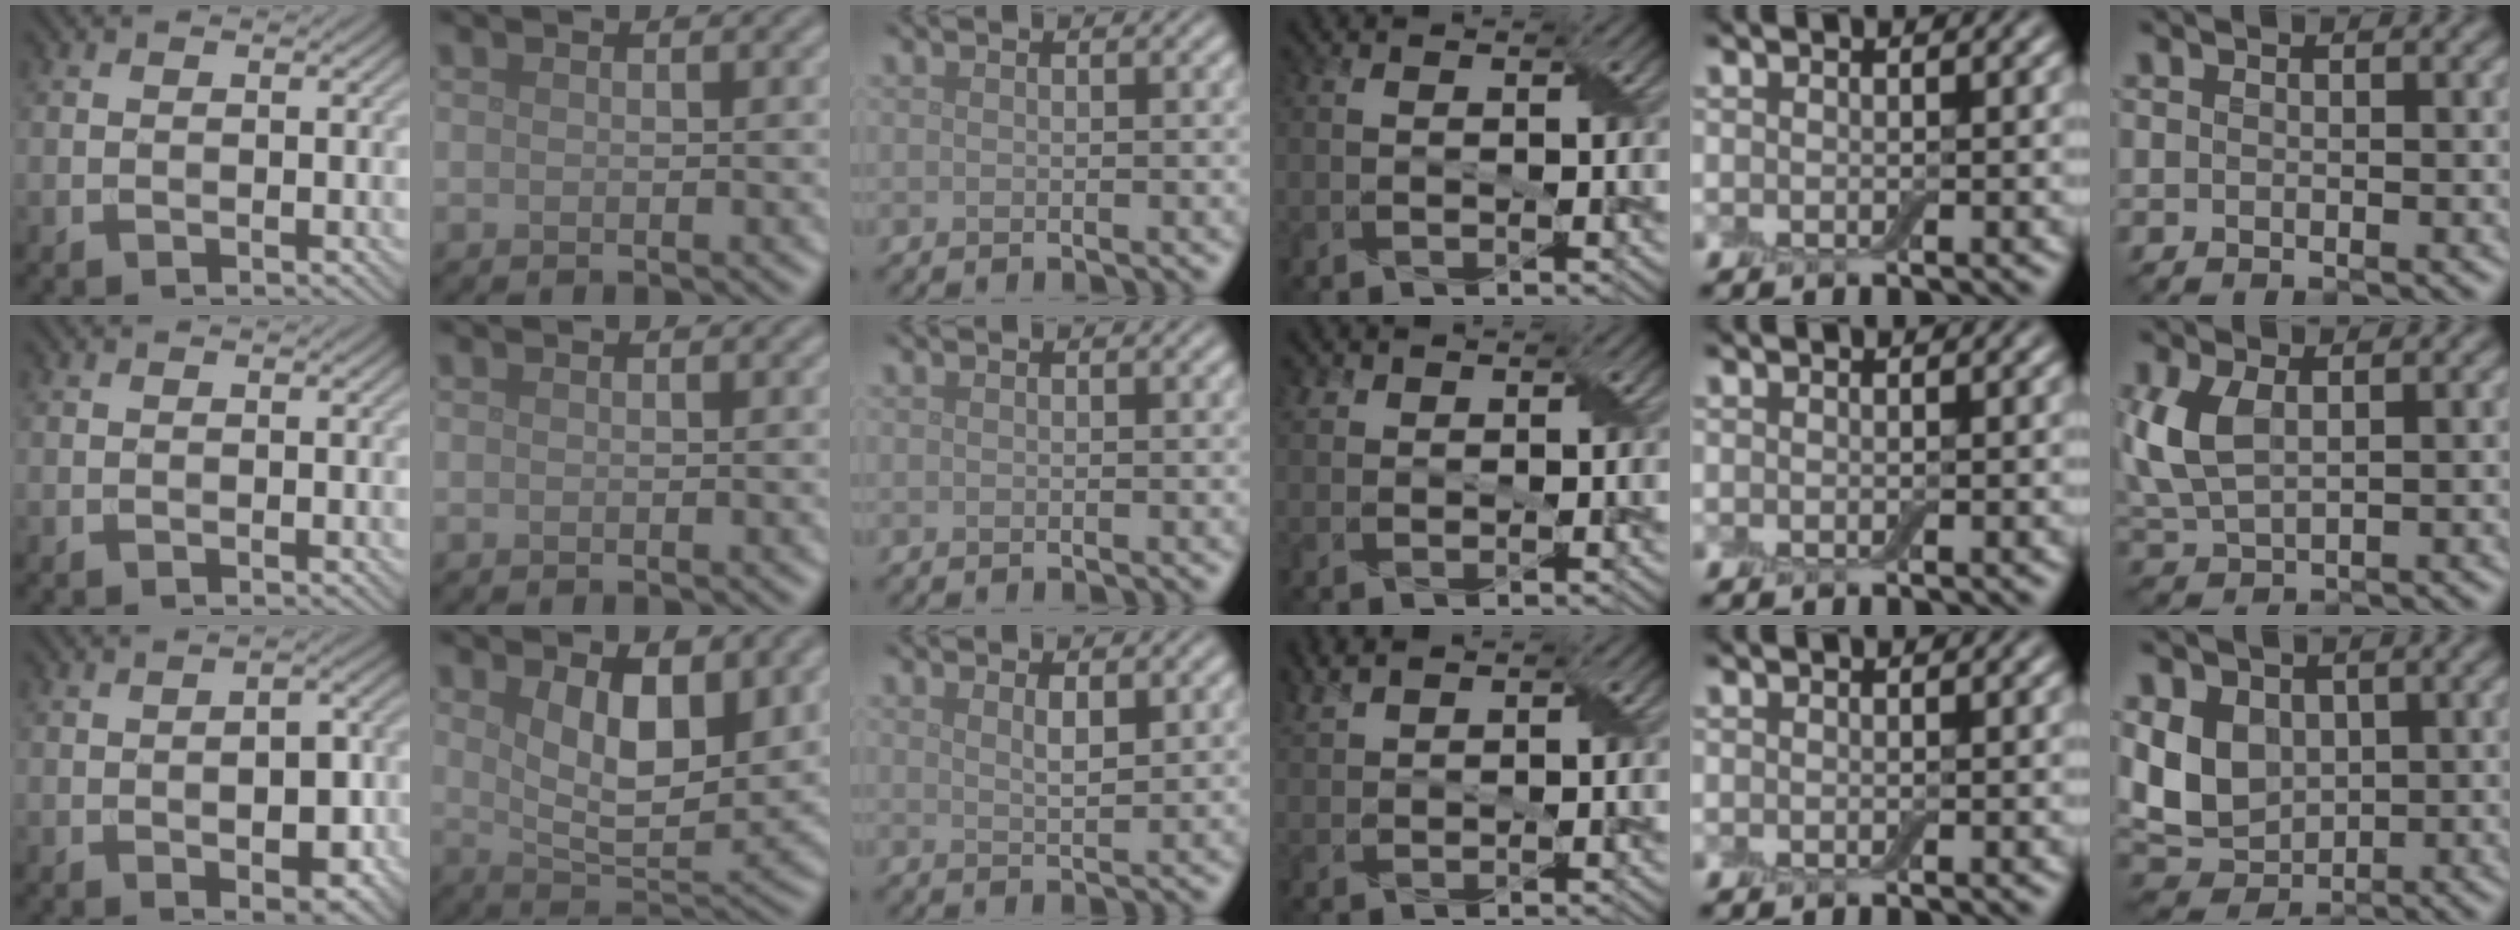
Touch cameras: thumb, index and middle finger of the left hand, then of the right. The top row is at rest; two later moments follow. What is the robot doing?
{"motion": "wrap", "object": "adhesive wrap"}